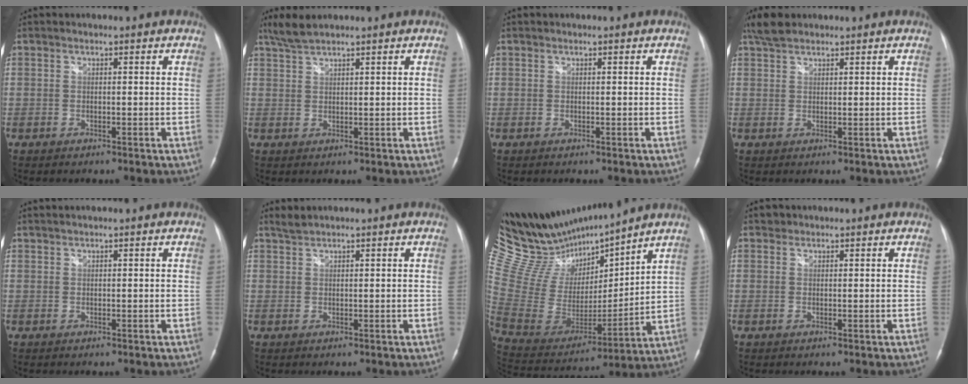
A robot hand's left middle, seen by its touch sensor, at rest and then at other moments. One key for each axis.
{"total": 3.3, "fx": 3.0, "fy": 0.1, "fz": 1.5, "tx": -0.038, "ty": 0.011, "tz": 0.064}
{"total": 0.0}
{"total": 3.5, "fx": 2.9, "fy": 1.4, "fz": 1.4, "tx": -0.034, "ty": 0.014, "tz": 0.057}
{"total": 0.9, "fx": 0.9, "fy": -0.2, "fz": 0.3, "tx": -0.007, "ty": 0.010, "tz": 0.022}
{"total": 1.4, "fx": 1.4, "fy": -0.1, "fz": 0.2, "tx": -0.007, "ty": 0.007, "tz": 0.034}
{"total": 20.3, "fx": 18.4, "fy": 3.2, "fz": 8.1, "tx": -0.164, "ty": -0.011, "tz": 0.342}
{"total": 0.9, "fx": 0.7, "fy": 0.6, "fz": -0.1, "tx": 0.004, "ty": 0.002, "tz": 0.009}